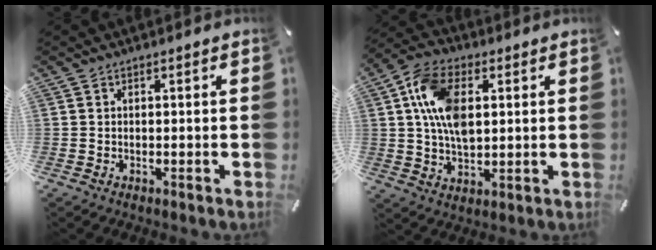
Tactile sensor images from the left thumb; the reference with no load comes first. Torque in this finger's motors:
{"motor_torque": [0.58, 1.54, 1.22, -0.80, 0.46]}